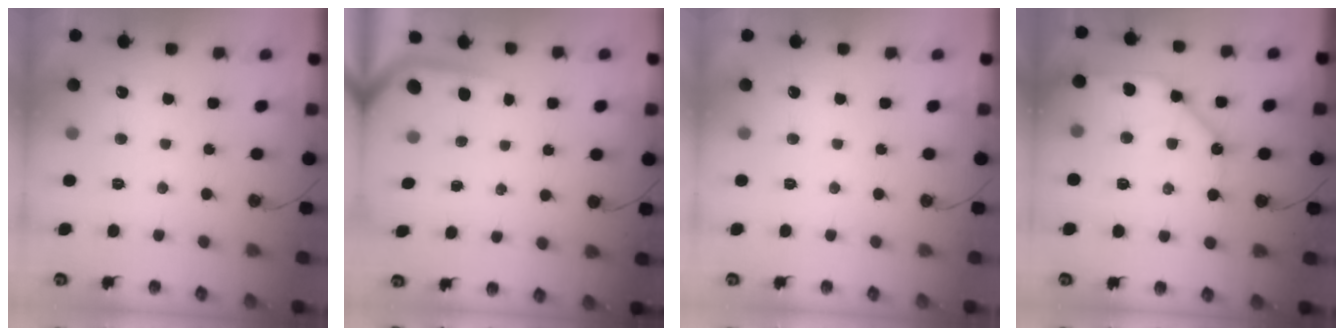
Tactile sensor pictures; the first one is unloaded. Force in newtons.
{"total": 2.7, "press": 2.7, "slide": 0.4}
{"total": 0.0}
{"total": 11.9, "press": 11.8, "slide": 1.1}